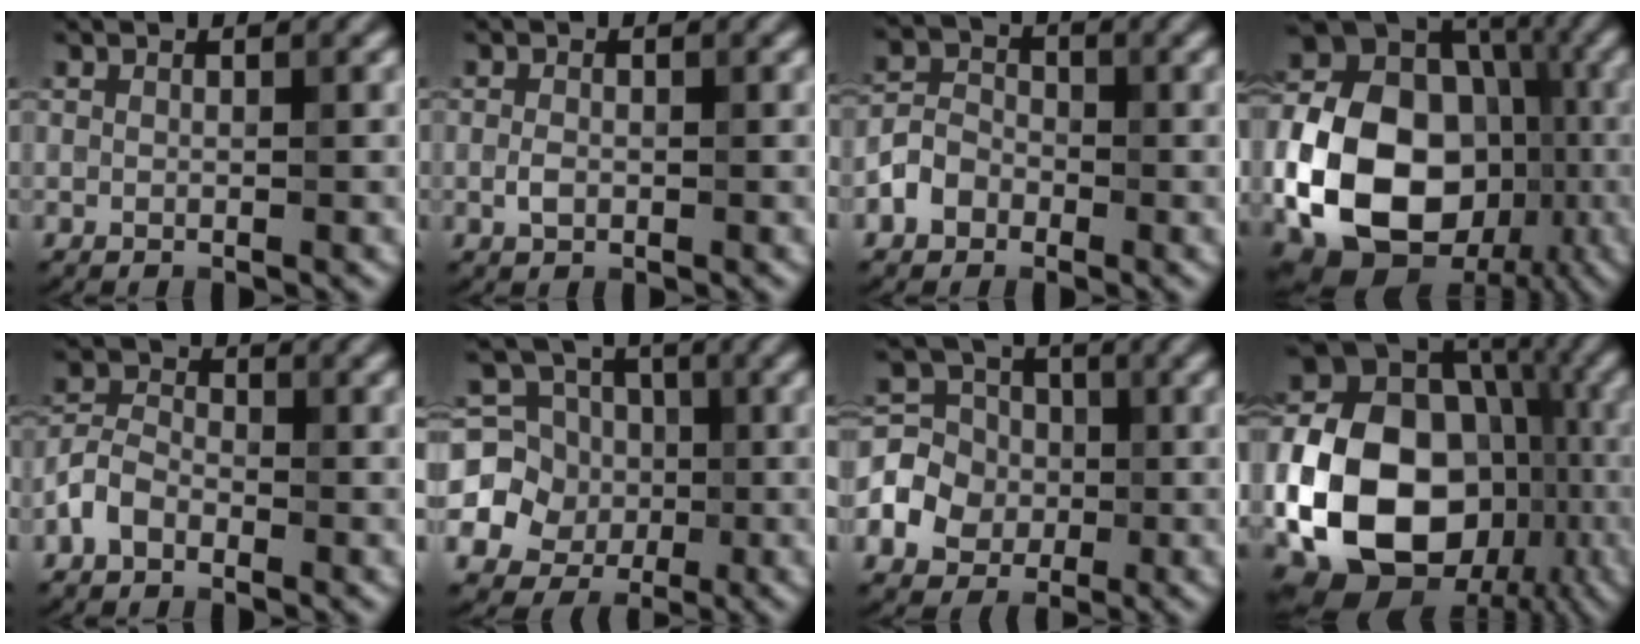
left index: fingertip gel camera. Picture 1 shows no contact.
{"total": 1.3, "force": [-0.3, 0.9, 0.9], "torque": [-0.018, -0.001, -0.007]}
{"total": 3.0, "force": [-1.5, 2.3, 1.2], "torque": [-0.020, 0.009, -0.034]}
{"total": 16.4, "force": [-3.9, 12.2, 10.2], "torque": [-0.191, -0.010, -0.074]}
{"total": 2.8, "force": [-1.6, 1.8, 1.5], "torque": [-0.026, 0.010, -0.043]}
{"total": 8.8, "force": [0.0, 8.4, 2.8], "torque": [-0.075, 0.023, -0.034]}
{"total": 5.1, "force": [-1.1, 4.5, 2.2], "torque": [-0.041, 0.005, -0.030]}
{"total": 18.6, "force": [-4.1, 14.3, 11.3], "torque": [-0.192, -0.017, -0.072]}